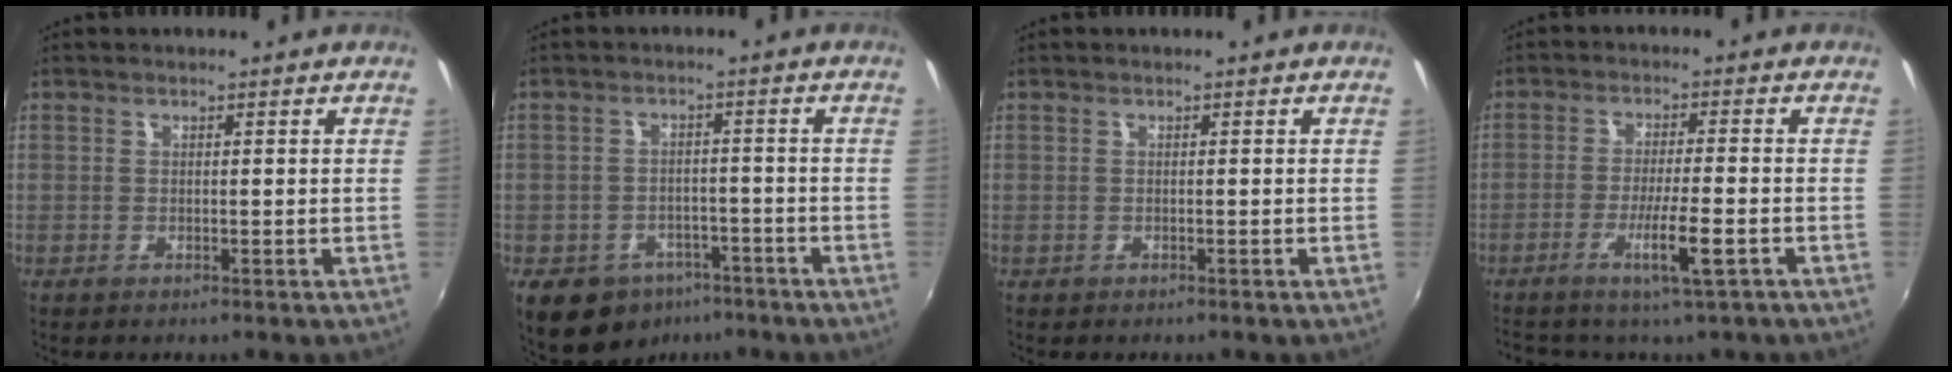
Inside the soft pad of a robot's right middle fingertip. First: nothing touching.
{"total": 11.2, "force": [-6.6, 8.0, 4.3], "torque": [-0.107, 0.004, -0.078]}
{"total": 0.9, "force": [0.7, -0.4, -0.4], "torque": [0.010, 0.000, 0.012]}
{"total": 5.2, "force": [-2.9, 0.0, 4.3], "torque": [-0.080, -0.008, -0.045]}